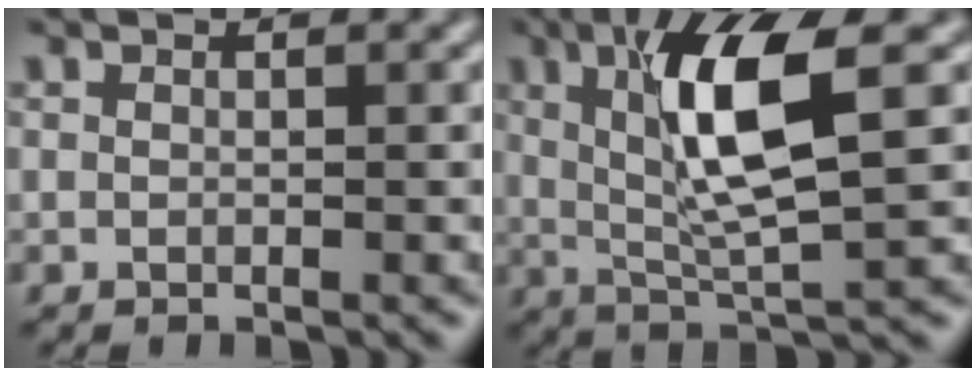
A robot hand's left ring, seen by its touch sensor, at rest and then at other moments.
{"total": 7.8, "force": [1.7, 1.8, 7.4], "torque": [-0.138, -0.003, 0.037]}